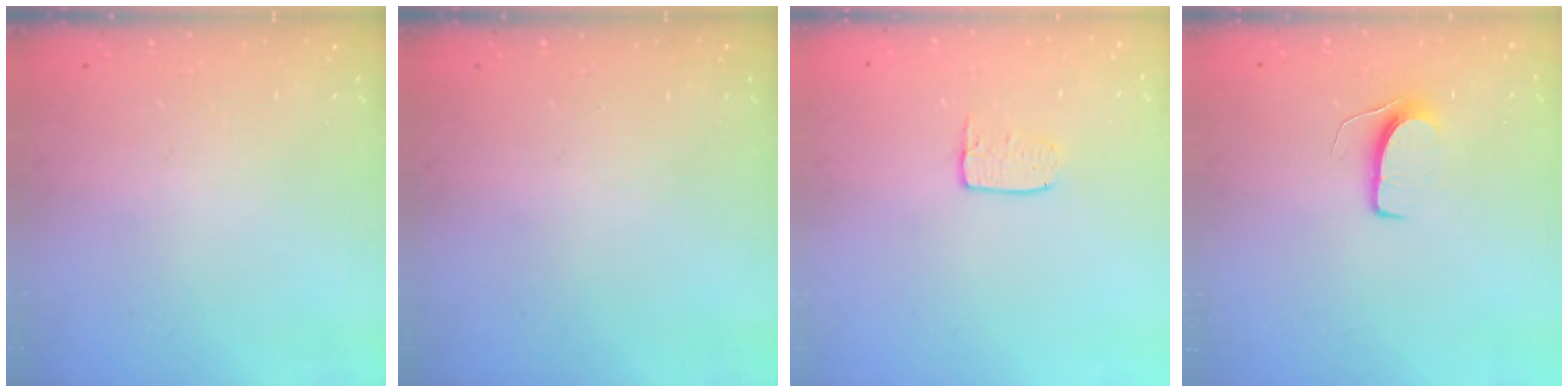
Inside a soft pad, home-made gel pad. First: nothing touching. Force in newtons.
{"total": 0.0}
{"total": 4.3, "press": 4.3, "slide": 0.3}
{"total": 6.5, "press": 6.5, "slide": 0.4}